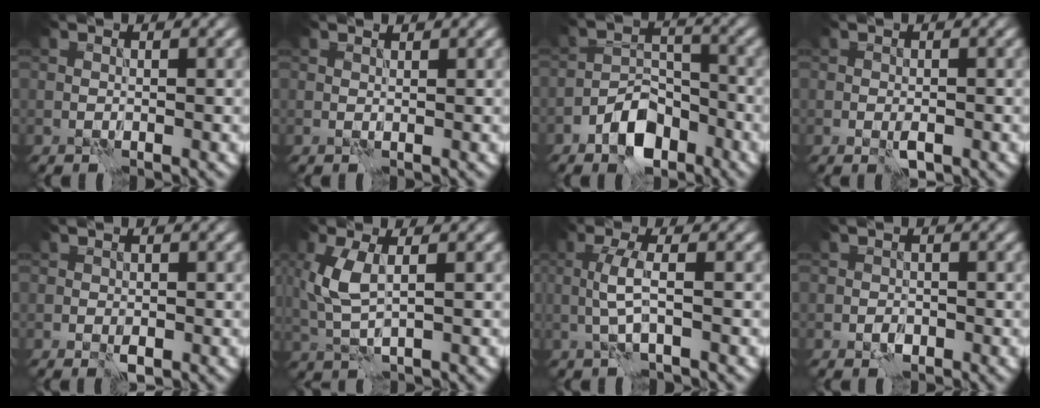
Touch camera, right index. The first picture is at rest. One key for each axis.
{"total": 0.6, "fx": 0.6, "fy": -0.1, "fz": 0.1, "tx": -0.002, "ty": 0.001, "tz": 0.009}
{"total": 5.7, "fx": -3.6, "fy": 3.1, "fz": 3.2, "tx": -0.048, "ty": 0.004, "tz": -0.070}
{"total": 1.9, "fx": -0.7, "fy": 1.1, "fz": 1.4, "tx": -0.030, "ty": -0.006, "tz": -0.011}
{"total": 1.7, "fx": -0.5, "fy": 1.1, "fz": 1.2, "tx": -0.022, "ty": -0.005, "tz": -0.007}
{"total": 4.2, "fx": 0.6, "fy": 1.6, "fz": 3.8, "tx": -0.095, "ty": 0.005, "tz": 0.013}
{"total": 2.8, "fx": -0.3, "fy": 0.5, "fz": 2.8, "tx": -0.059, "ty": 0.007, "tz": -0.009}
{"total": 1.4, "fx": -0.6, "fy": 1.1, "fz": 0.7, "tx": -0.009, "ty": -0.001, "tz": -0.012}